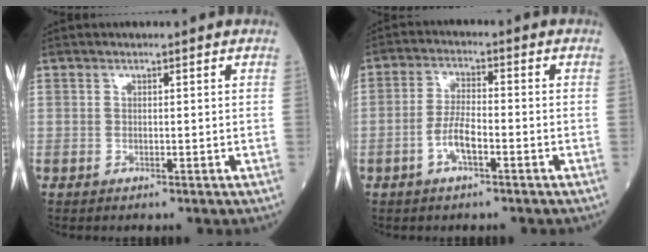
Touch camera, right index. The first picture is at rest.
{"total": 4.8, "force": [-2.1, 1.2, 4.1], "torque": [-0.084, 0.007, -0.042]}